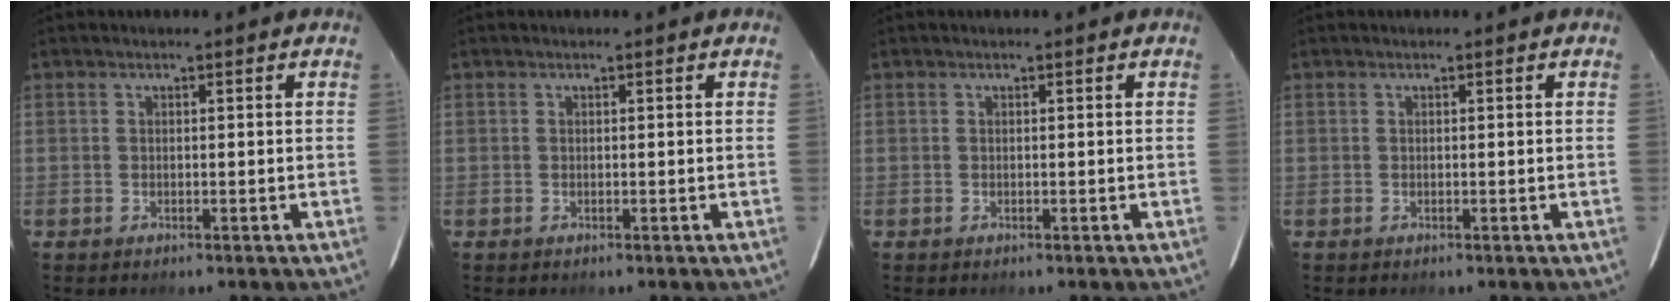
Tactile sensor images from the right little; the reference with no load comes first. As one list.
[{"total": 0.0}, {"total": 0.0}, {"total": 0.0}]